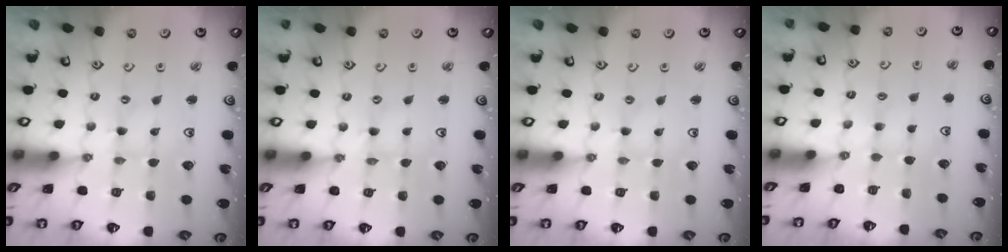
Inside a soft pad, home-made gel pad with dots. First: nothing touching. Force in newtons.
{"total": 1.2, "press": 1.2, "slide": 0.2}
{"total": 0.0}
{"total": 1.9, "press": 1.8, "slide": 0.3}